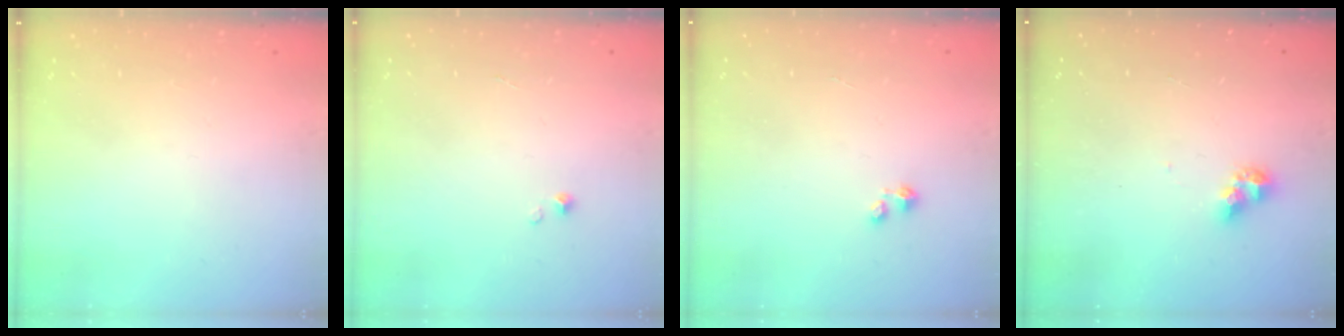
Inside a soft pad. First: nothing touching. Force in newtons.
{"total": 0.0}
{"total": 0.0}
{"total": 6.3, "press": 6.3, "slide": 0.5}